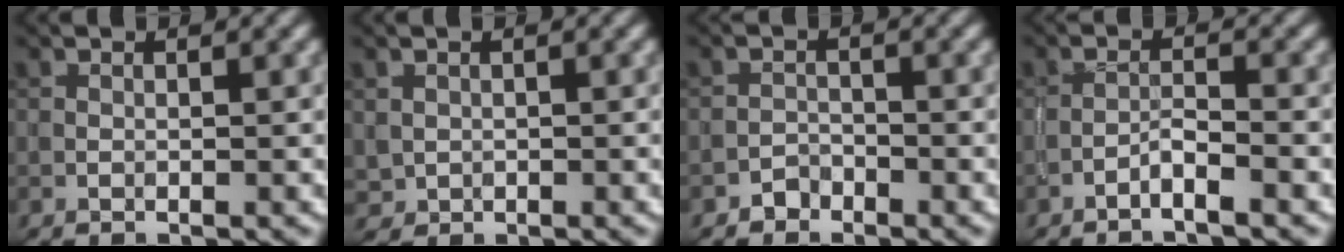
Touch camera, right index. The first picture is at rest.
{"total": 0.9, "force": [0.2, 0.9, 0.2], "torque": [-0.002, -0.004, 0.007]}
{"total": 1.4, "force": [-1.2, 0.8, 0.0], "torque": [0.007, 0.007, -0.021]}
{"total": 1.7, "force": [-1.2, 0.0, 1.2], "torque": [-0.021, 0.008, -0.028]}